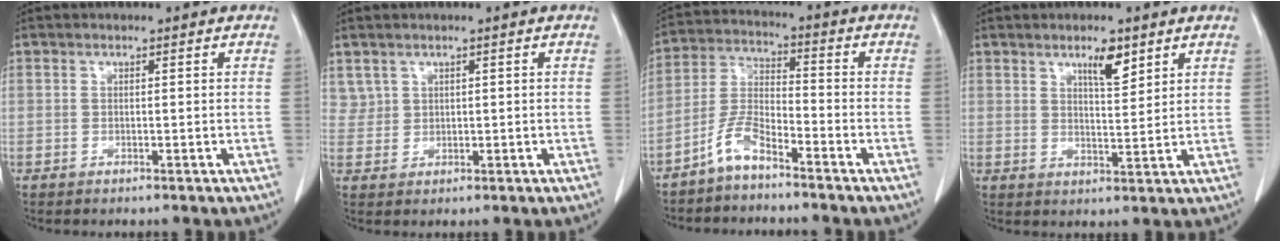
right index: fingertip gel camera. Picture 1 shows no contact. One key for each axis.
{"total": 2.1, "fx": 1.3, "fy": 1.6, "fz": -0.1, "tx": 0.014, "ty": 0.007, "tz": 0.022}
{"total": 6.1, "fx": -4.7, "fy": 1.5, "fz": 3.6, "tx": -0.089, "ty": -0.002, "tz": -0.100}
{"total": 4.6, "fx": 3.0, "fy": 1.2, "fz": 3.4, "tx": -0.059, "ty": -0.002, "tz": 0.050}